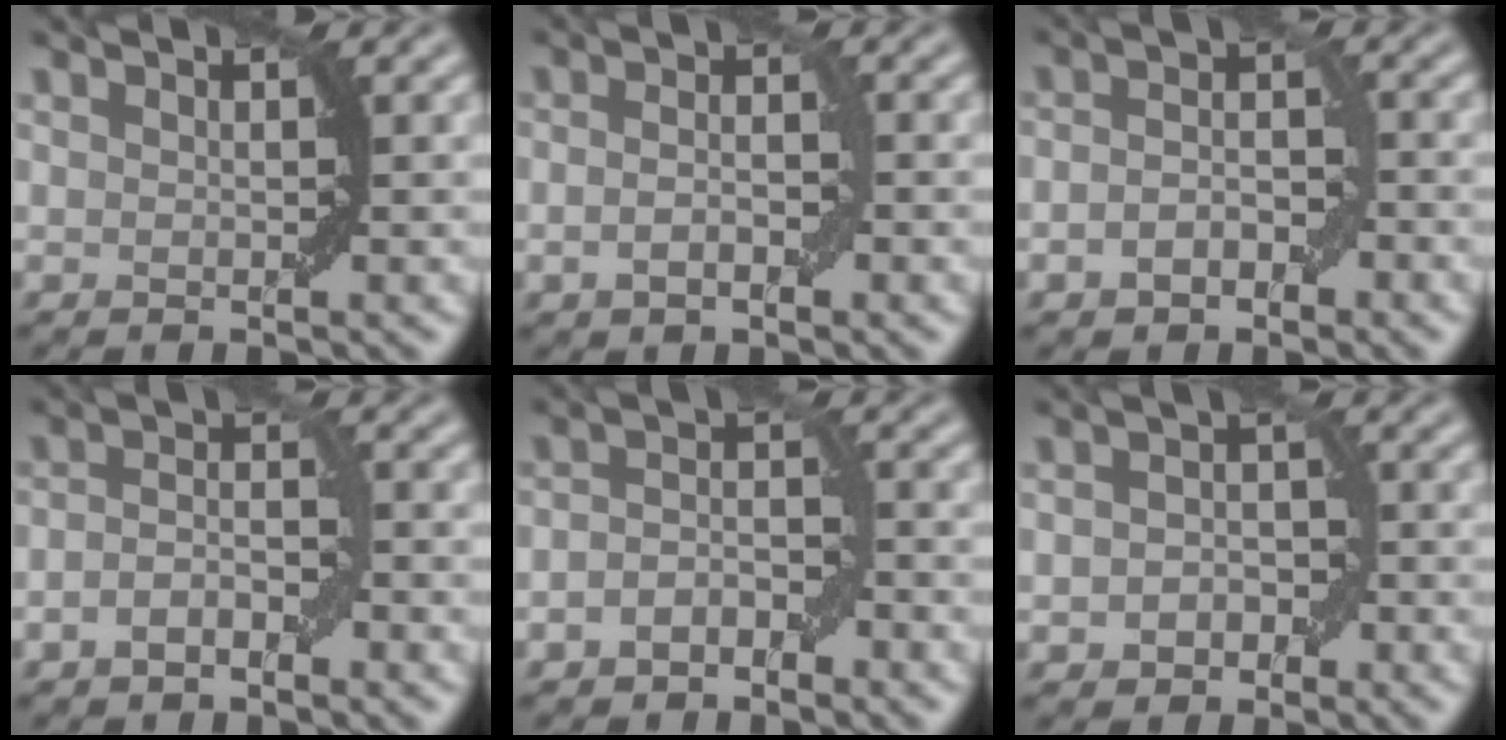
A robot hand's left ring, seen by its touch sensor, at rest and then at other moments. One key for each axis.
{"total": 2.3, "fx": -0.6, "fy": 1.1, "fz": 2.0, "tx": -0.037, "ty": 0.000, "tz": -0.013}
{"total": 3.1, "fx": -1.2, "fy": 1.8, "fz": 2.2, "tx": -0.039, "ty": 0.004, "tz": -0.024}
{"total": 2.8, "fx": -1.2, "fy": 1.3, "fz": 2.1, "tx": -0.039, "ty": 0.003, "tz": -0.026}
{"total": 2.7, "fx": -1.5, "fy": 1.6, "fz": 1.5, "tx": -0.026, "ty": 0.009, "tz": -0.029}
{"total": 2.7, "fx": -0.9, "fy": 2.1, "fz": 1.5, "tx": -0.017, "ty": 0.001, "tz": -0.017}